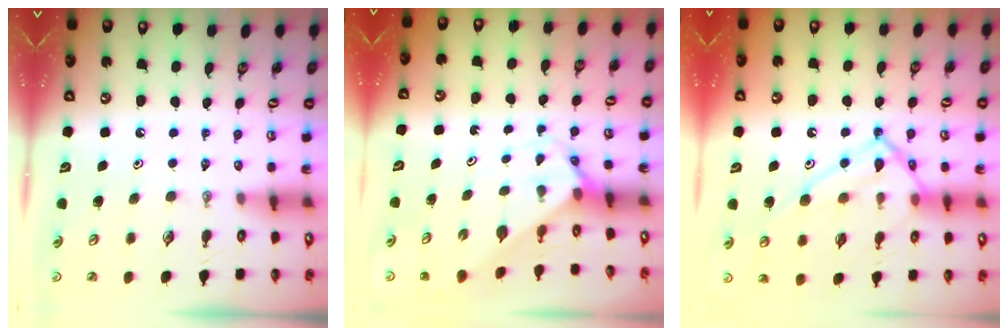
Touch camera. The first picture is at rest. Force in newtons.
{"total": 2.7, "press": 2.7, "slide": 0.2}
{"total": 15.9, "press": 15.9, "slide": 1.3}